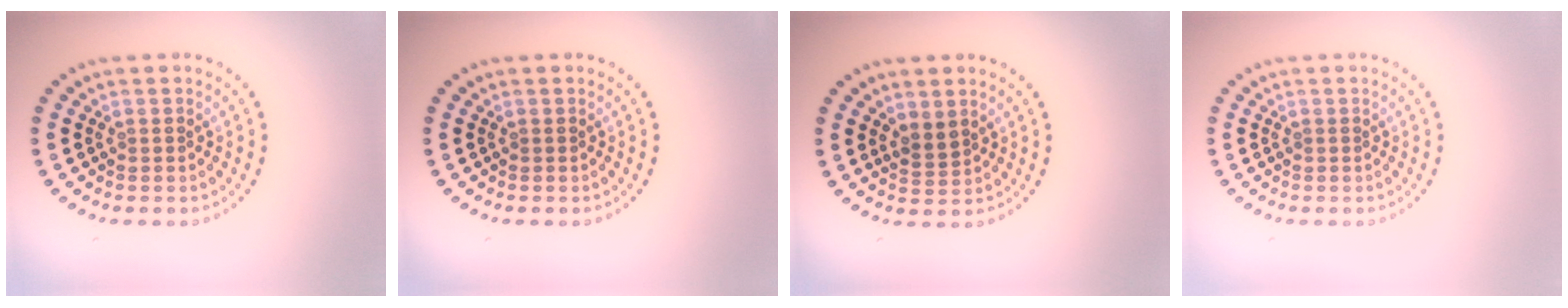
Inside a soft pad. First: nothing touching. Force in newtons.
{"total": 0.0}
{"total": 1.6, "press": 1.2, "slide": 1.1}
{"total": 0.0}